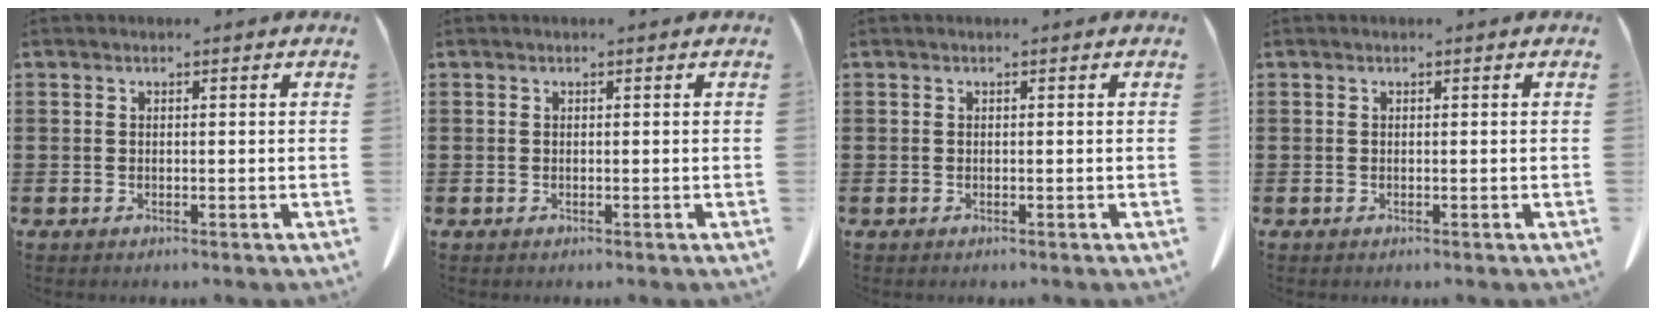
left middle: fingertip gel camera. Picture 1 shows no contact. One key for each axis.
{"total": 0.0}
{"total": 0.0}
{"total": 0.0}